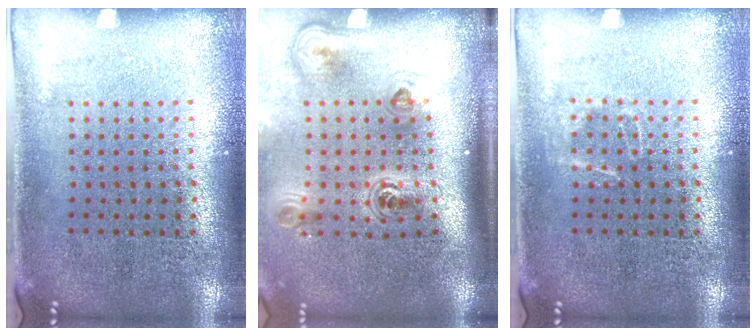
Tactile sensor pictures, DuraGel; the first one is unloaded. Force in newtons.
{"total": 2.3, "press": 1.5, "slide": 1.8}
{"total": 0.9, "press": 0.8, "slide": 0.2}